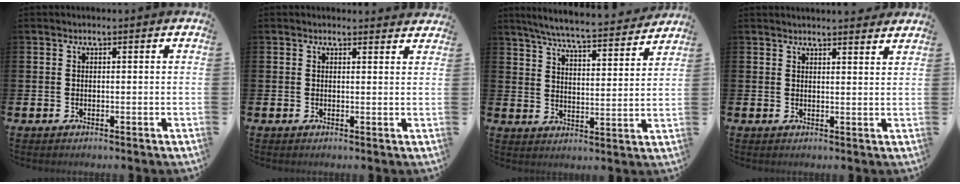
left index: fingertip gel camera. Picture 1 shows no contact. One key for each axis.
{"total": 1.3, "fx": 1.3, "fy": 0.2, "fz": 0.0, "tx": 0.006, "ty": -0.006, "tz": 0.021}
{"total": 6.8, "fx": 6.4, "fy": 0.2, "fz": 2.2, "tx": -0.063, "ty": -0.046, "tz": 0.108}
{"total": 2.5, "fx": 2.5, "fy": -0.2, "fz": -0.2, "tx": -0.001, "ty": -0.015, "tz": 0.046}